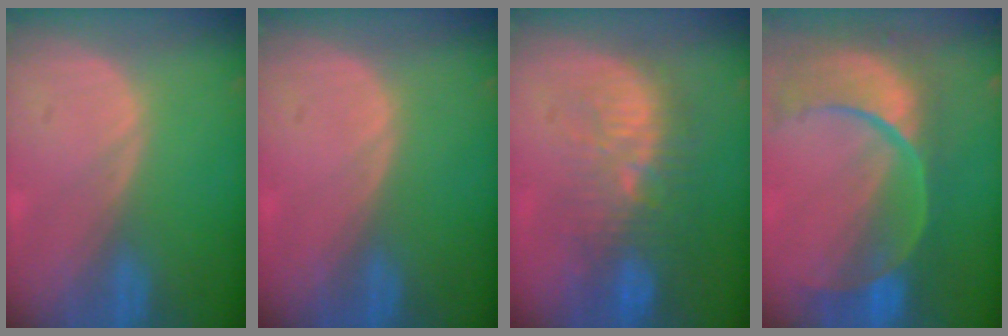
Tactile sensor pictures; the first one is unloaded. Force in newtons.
{"total": 0.0}
{"total": 9.8, "press": 9.0, "slide": 3.8}
{"total": 12.3, "press": 9.9, "slide": 7.3}